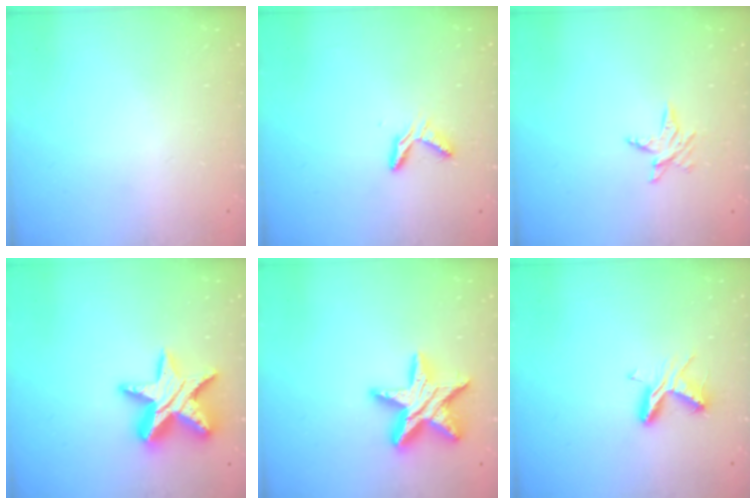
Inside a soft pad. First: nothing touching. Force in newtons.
{"total": 5.0, "press": 5.0, "slide": 0.3}
{"total": 4.5, "press": 4.4, "slide": 0.5}
{"total": 17.0, "press": 17.0, "slide": 1.2}
{"total": 17.4, "press": 17.4, "slide": 0.8}
{"total": 7.1, "press": 7.0, "slide": 0.5}